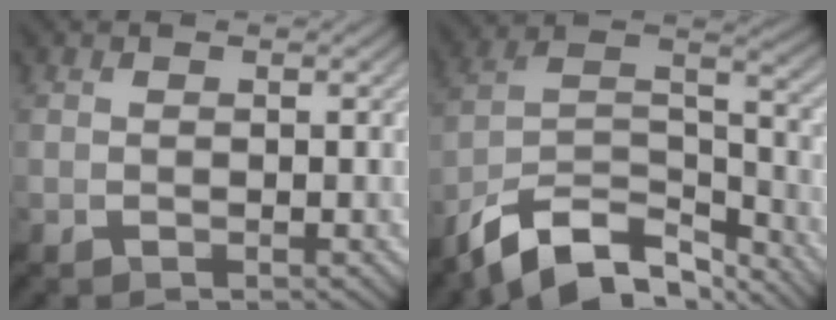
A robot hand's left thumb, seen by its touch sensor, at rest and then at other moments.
{"total": 14.1, "force": [-10.1, 6.1, 7.7], "torque": [-0.183, -0.007, -0.178]}